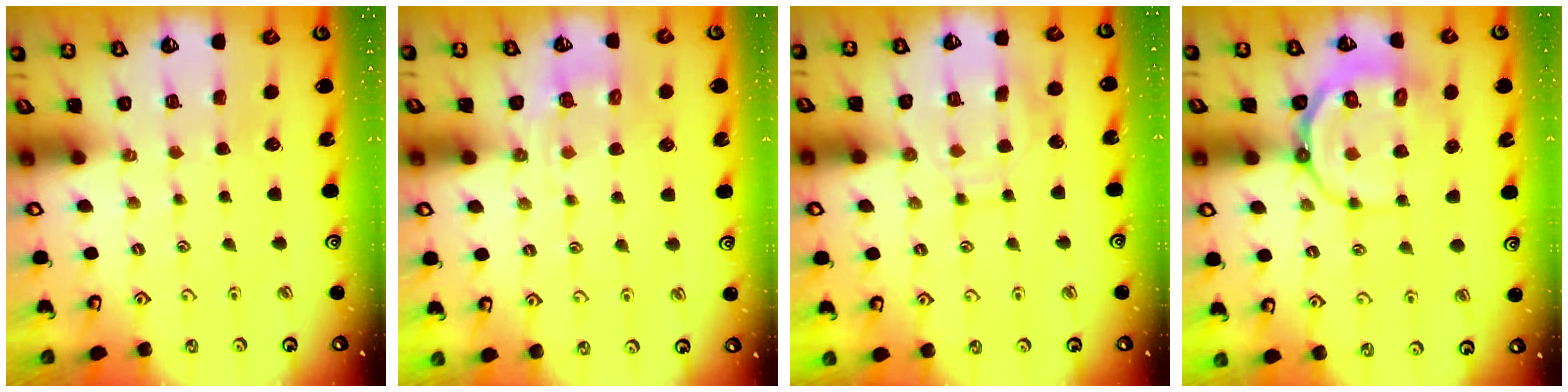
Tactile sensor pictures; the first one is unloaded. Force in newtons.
{"total": 6.8, "press": 6.7, "slide": 1.1}
{"total": 11.0, "press": 11.0, "slide": 0.8}
{"total": 10.5, "press": 10.2, "slide": 2.4}